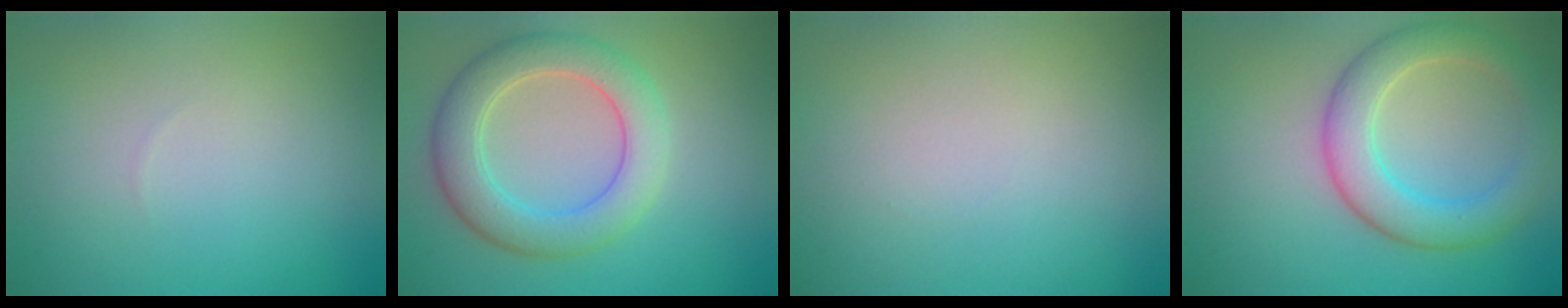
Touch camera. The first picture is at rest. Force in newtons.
{"total": 5.9, "press": 5.9, "slide": 0.3}
{"total": 0.0}
{"total": 5.3, "press": 5.3, "slide": 0.5}